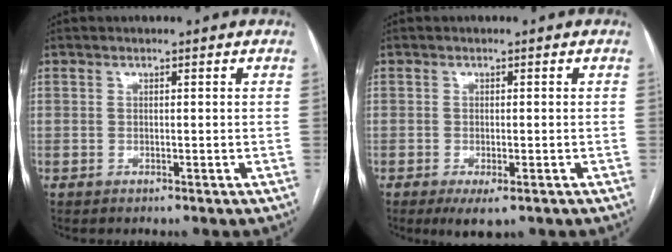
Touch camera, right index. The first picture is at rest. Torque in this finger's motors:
{"motor_torque": [0.39, -0.35, 0.17, 0.05]}